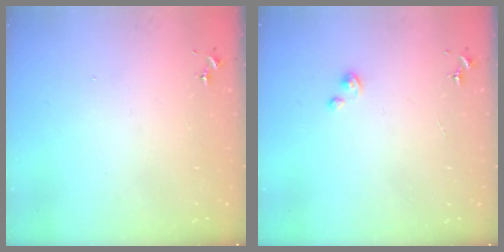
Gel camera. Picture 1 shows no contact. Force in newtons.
{"total": 1.5, "press": 1.5, "slide": 0.2}